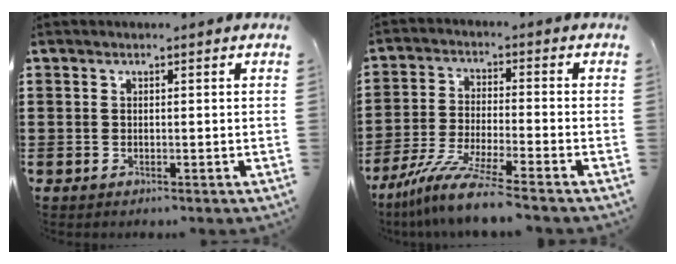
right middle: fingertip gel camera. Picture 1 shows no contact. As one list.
[{"total": 8.6, "force": [-7.3, -0.4, 4.6], "torque": [-0.098, -0.013, -0.144]}]